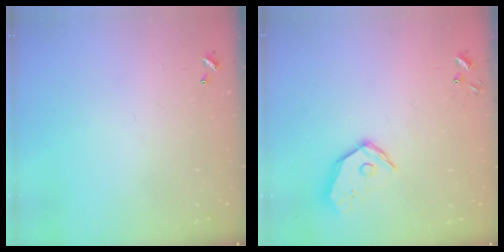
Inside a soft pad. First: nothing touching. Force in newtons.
{"total": 12.3, "press": 12.1, "slide": 1.9}